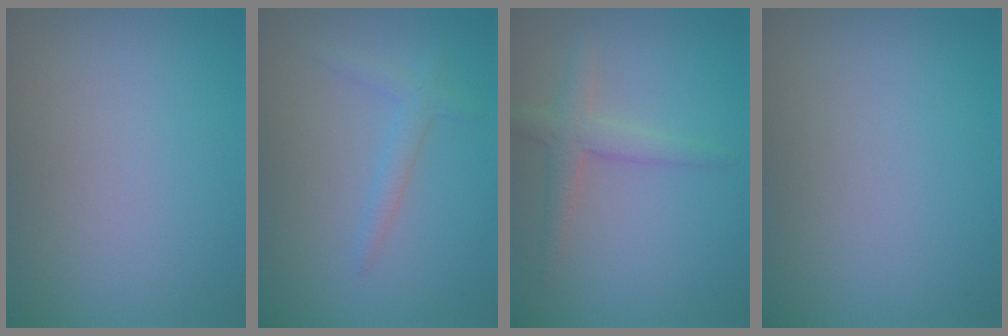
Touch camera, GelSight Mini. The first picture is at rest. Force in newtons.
{"total": 1.6, "press": 1.6, "slide": 0.1}
{"total": 2.5, "press": 2.5, "slide": 0.2}
{"total": 0.0}